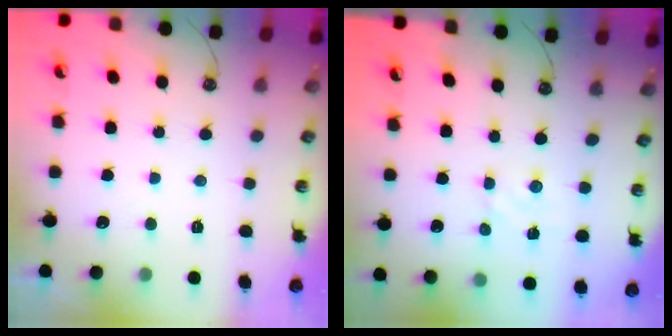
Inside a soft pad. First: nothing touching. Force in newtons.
{"total": 2.8, "press": 2.8, "slide": 0.5}